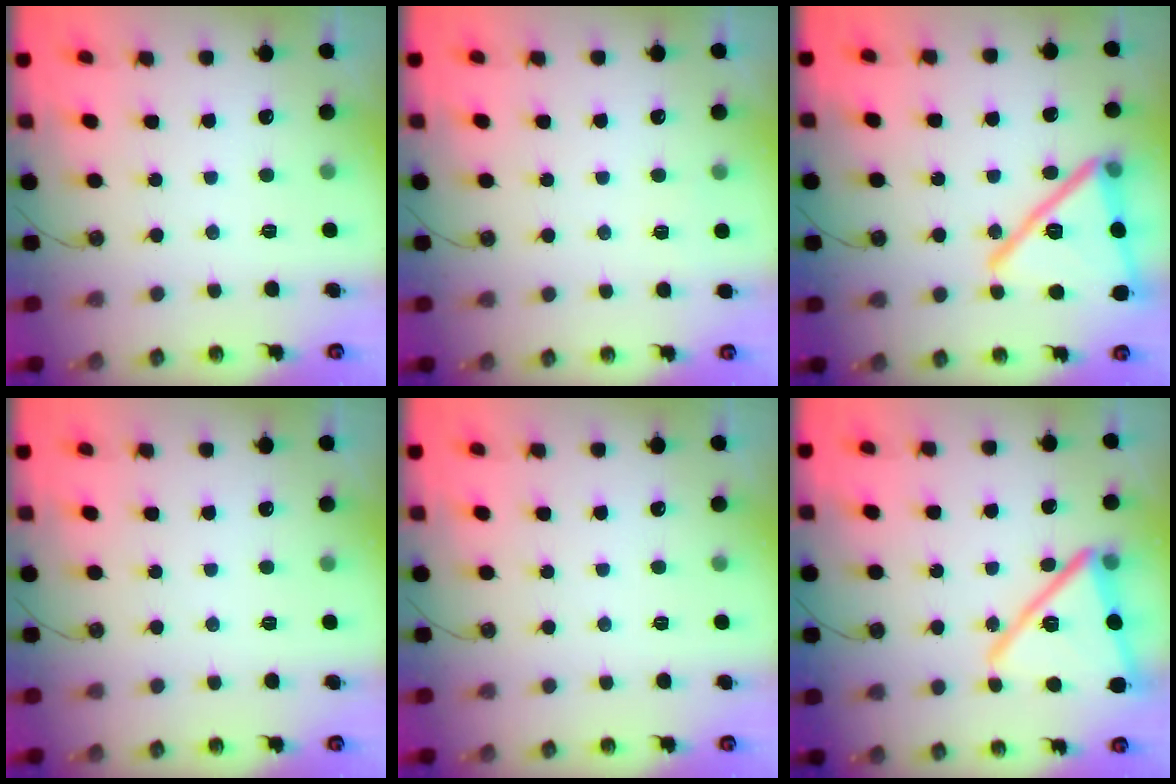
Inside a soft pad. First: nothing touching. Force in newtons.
{"total": 2.8, "press": 1.8, "slide": 2.2}
{"total": 25.4, "press": 22.9, "slide": 11.1}
{"total": 0.0}
{"total": 0.0}
{"total": 20.3, "press": 20.3, "slide": 1.1}